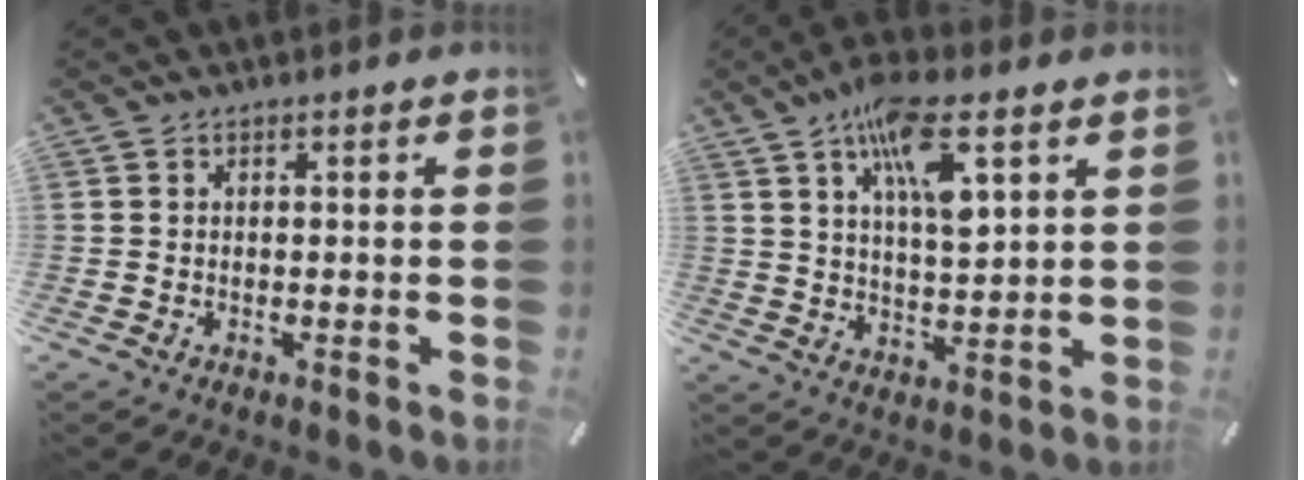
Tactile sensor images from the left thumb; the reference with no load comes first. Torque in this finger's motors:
{"motor_torque": [1.21, 1.19, 1.62, -1.15, 0.11]}